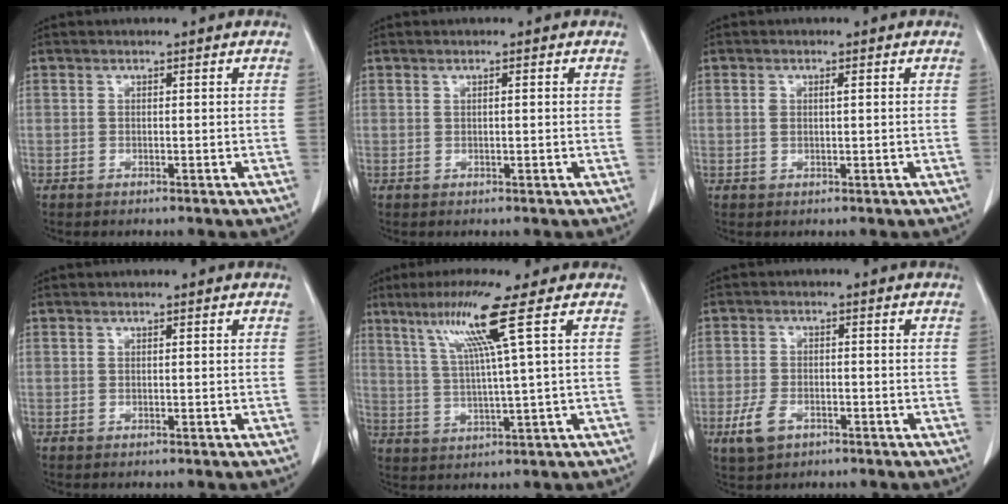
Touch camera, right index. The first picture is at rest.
{"total": 1.2, "force": [0.3, 0.4, 1.1], "torque": [-0.027, 0.005, 0.008]}
{"total": 2.3, "force": [0.4, 1.1, 1.9], "torque": [-0.046, 0.010, 0.009]}
{"total": 0.0}
{"total": 9.7, "force": [4.5, -1.9, 8.4], "torque": [-0.159, 0.010, 0.090]}
{"total": 5.5, "force": [-2.7, 3.2, 3.5], "torque": [-0.081, 0.001, -0.044]}